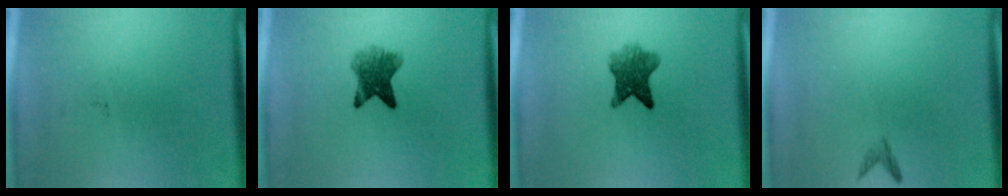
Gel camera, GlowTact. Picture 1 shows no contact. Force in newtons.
{"total": 5.7}
{"total": 6.0}
{"total": 0.8}